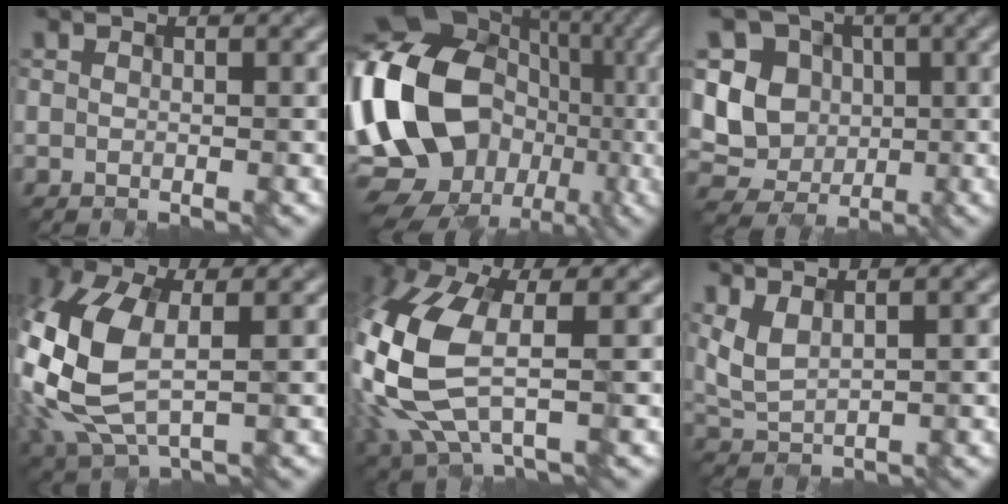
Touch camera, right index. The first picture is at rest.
{"total": 19.6, "force": [-2.9, 14.5, 12.9], "torque": [-0.241, 0.025, -0.055]}
{"total": 8.7, "force": [1.0, 7.7, 4.0], "torque": [-0.079, 0.025, -0.008]}
{"total": 9.8, "force": [-0.1, 5.8, 7.9], "torque": [-0.212, 0.000, -0.004]}
{"total": 11.1, "force": [-0.6, 5.7, 9.5], "torque": [-0.267, -0.017, -0.014]}
{"total": 2.2, "force": [1.1, 0.8, 1.7], "torque": [-0.048, -0.002, 0.028]}